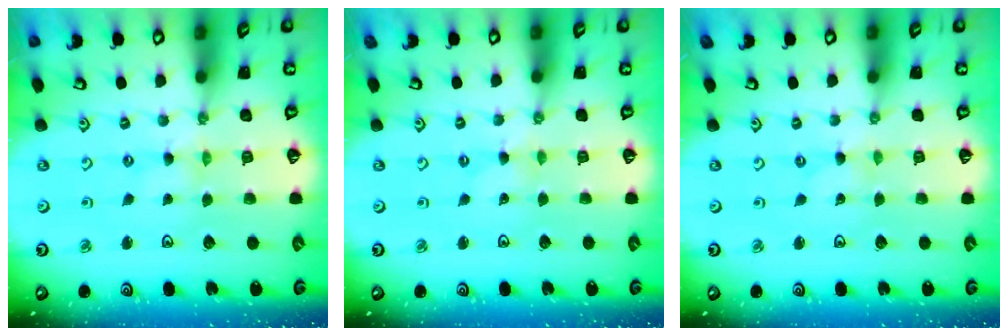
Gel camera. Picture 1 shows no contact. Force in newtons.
{"total": 0.0}
{"total": 0.0}